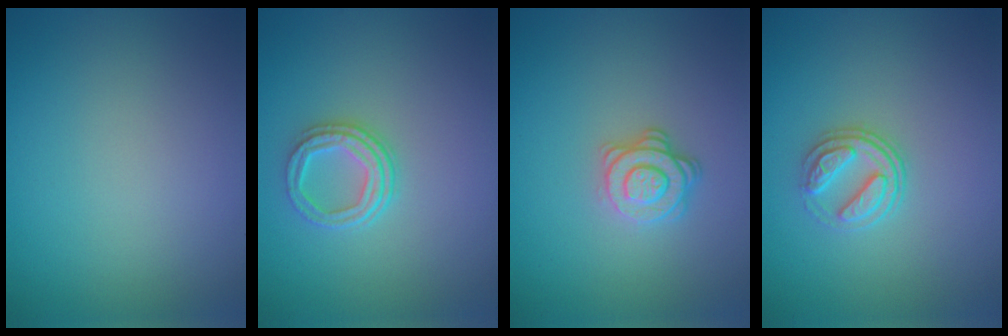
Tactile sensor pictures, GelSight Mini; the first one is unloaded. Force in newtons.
{"total": 3.1, "press": 2.4, "slide": 1.9}
{"total": 2.8, "press": 2.5, "slide": 1.3}
{"total": 2.5, "press": 1.9, "slide": 1.6}